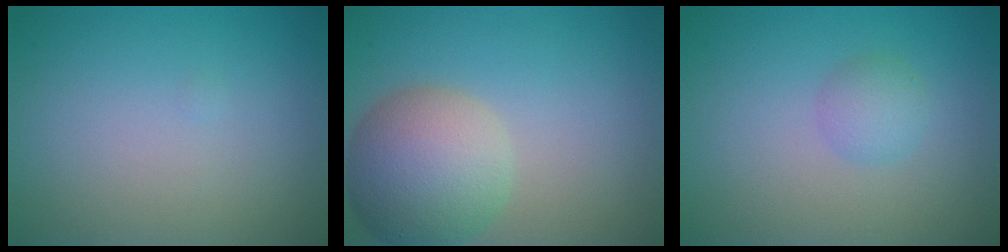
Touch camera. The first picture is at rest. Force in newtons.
{"total": 7.3, "press": 7.3, "slide": 0.3}
{"total": 1.7, "press": 1.7, "slide": 0.0}